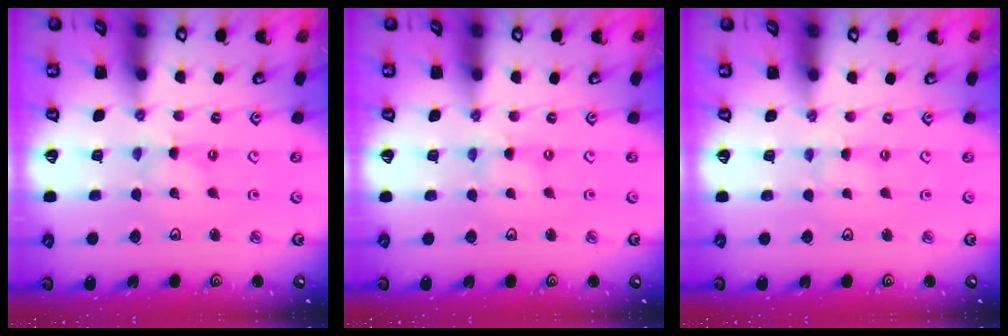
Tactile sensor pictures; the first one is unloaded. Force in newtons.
{"total": 1.4, "press": 1.4, "slide": 0.2}
{"total": 0.9, "press": 0.8, "slide": 0.2}